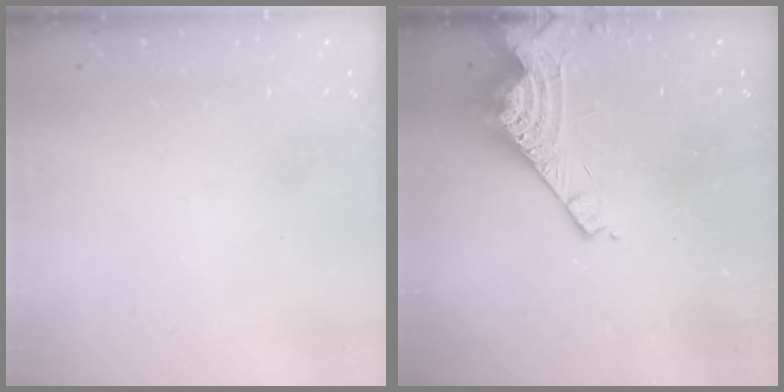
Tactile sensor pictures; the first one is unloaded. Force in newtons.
{"total": 8.0, "press": 8.0, "slide": 0.7}